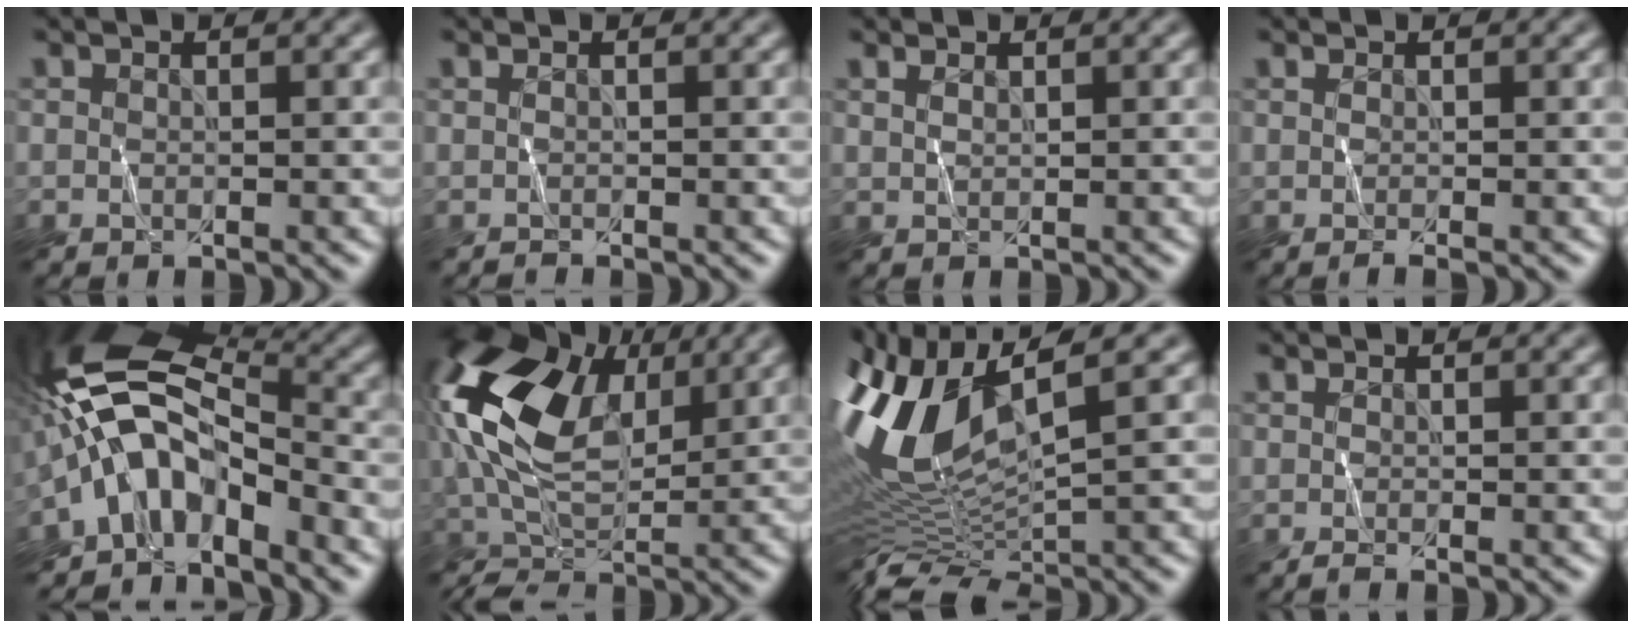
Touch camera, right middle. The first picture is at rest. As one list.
[{"total": 0.5, "force": [-0.5, 0.1, 0.1], "torque": [0.003, 0.000, -0.009]}, {"total": 1.1, "force": [1.0, 0.3, 0.3], "torque": [-0.006, 0.000, 0.015]}, {"total": 1.1, "force": [-0.1, 0.4, 1.0], "torque": [-0.011, 0.000, -0.001]}, {"total": 9.0, "force": [-3.3, 4.8, 6.8], "torque": [-0.115, 0.029, -0.078]}, {"total": 13.0, "force": [4.2, 7.6, 9.7], "torque": [-0.221, 0.036, 0.075]}, {"total": 10.3, "force": [1.1, 3.9, 9.5], "torque": [-0.201, 0.008, 0.023]}, {"total": 1.0, "force": [-0.3, 0.4, 0.9], "torque": [-0.007, 0.000, -0.001]}]